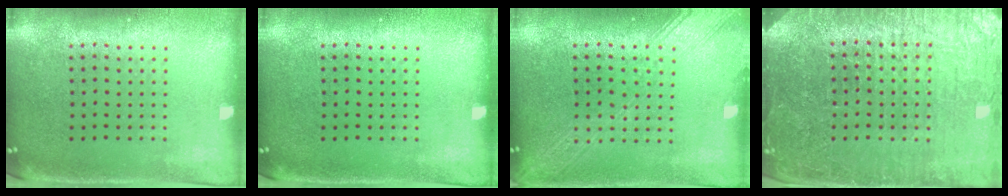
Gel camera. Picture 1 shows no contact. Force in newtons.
{"total": 0.0}
{"total": 3.5, "press": 3.5, "slide": 0.5}
{"total": 5.2, "press": 4.7, "slide": 2.1}